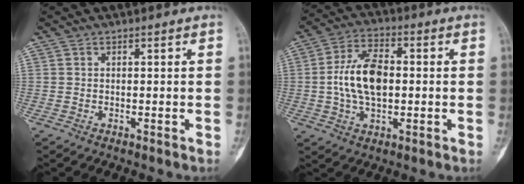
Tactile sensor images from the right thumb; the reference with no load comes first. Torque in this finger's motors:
{"motor_torque": [0.83, 0.92, 0.33, -0.23, 0.12]}